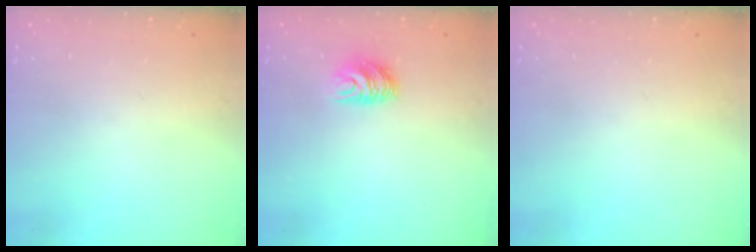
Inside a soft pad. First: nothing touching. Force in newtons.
{"total": 6.3, "press": 6.3, "slide": 0.5}
{"total": 0.0}